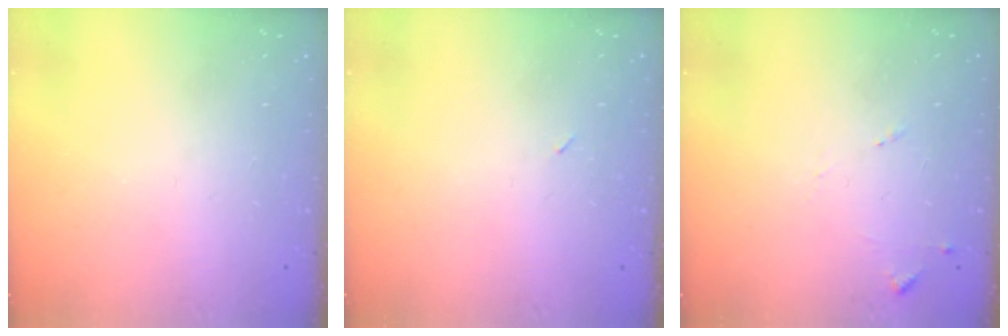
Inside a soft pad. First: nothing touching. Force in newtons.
{"total": 2.1, "press": 1.9, "slide": 1.0}
{"total": 6.7, "press": 6.6, "slide": 0.6}